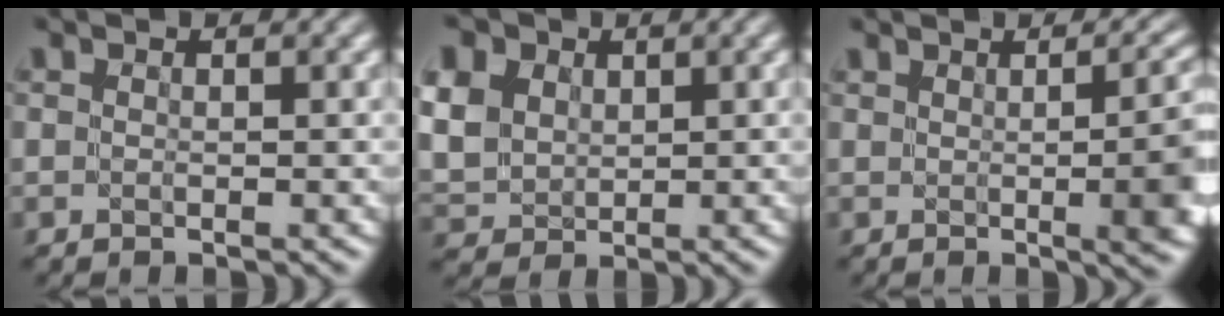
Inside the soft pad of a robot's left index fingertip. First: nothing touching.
{"total": 10.3, "force": [4.1, 7.7, 5.5], "torque": [-0.137, 0.033, 0.067]}
{"total": 10.2, "force": [0.5, 4.5, 9.1], "torque": [-0.048, 0.018, 0.006]}